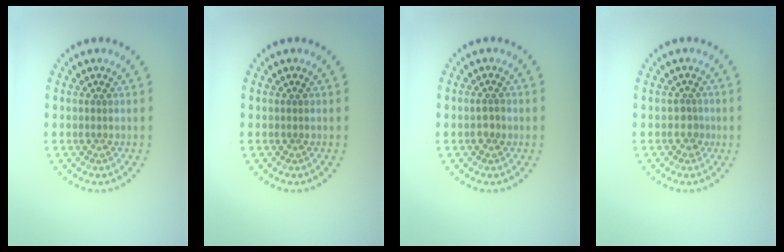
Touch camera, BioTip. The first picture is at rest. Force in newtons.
{"total": 0.0}
{"total": 1.2, "press": 1.2, "slide": 0.2}
{"total": 1.2, "press": 0.9, "slide": 0.8}